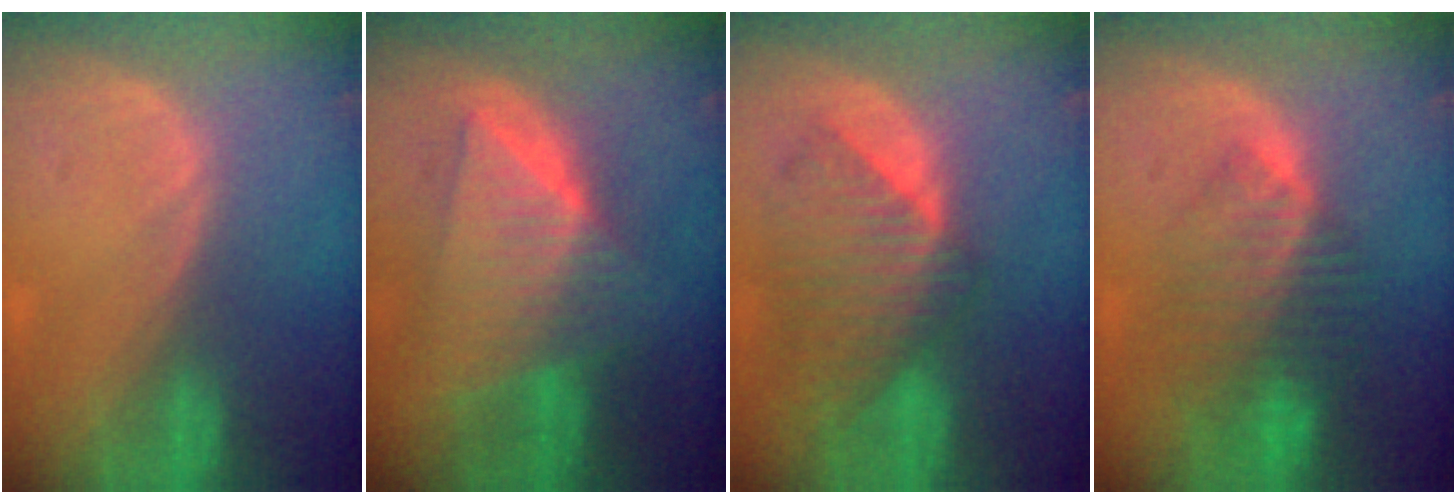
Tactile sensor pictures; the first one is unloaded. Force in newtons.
{"total": 9.6, "press": 9.6, "slide": 0.8}
{"total": 9.1, "press": 8.2, "slide": 4.0}
{"total": 8.2, "press": 7.3, "slide": 3.8}